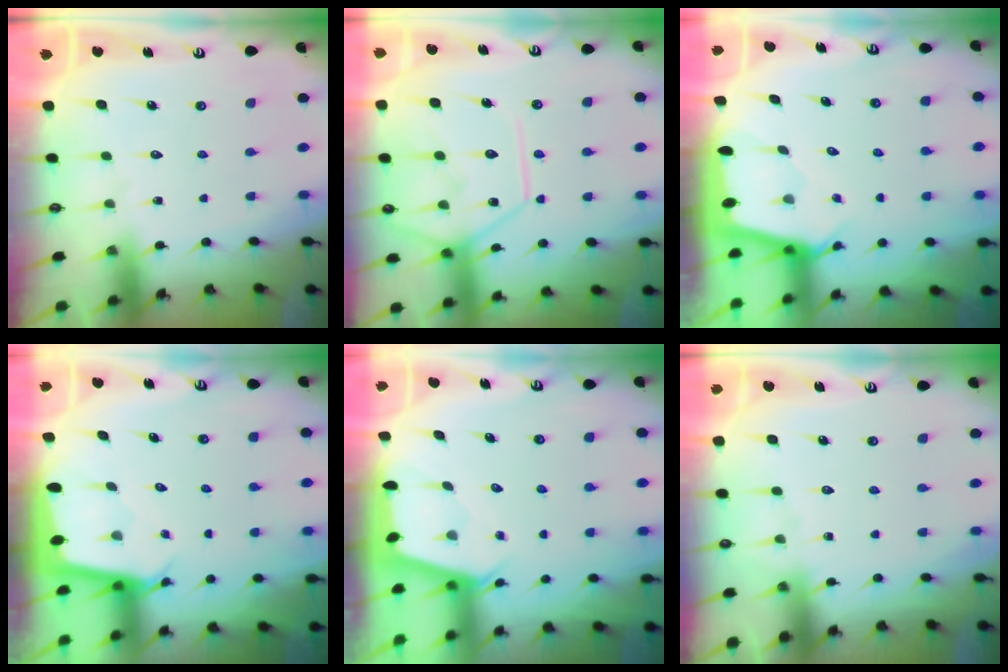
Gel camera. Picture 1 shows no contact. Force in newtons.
{"total": 13.1, "press": 13.0, "slide": 1.6}
{"total": 2.1, "press": 2.1, "slide": 0.1}
{"total": 2.4, "press": 2.4, "slide": 0.1}
{"total": 2.2, "press": 2.1, "slide": 0.3}
{"total": 5.1, "press": 5.1, "slide": 0.6}